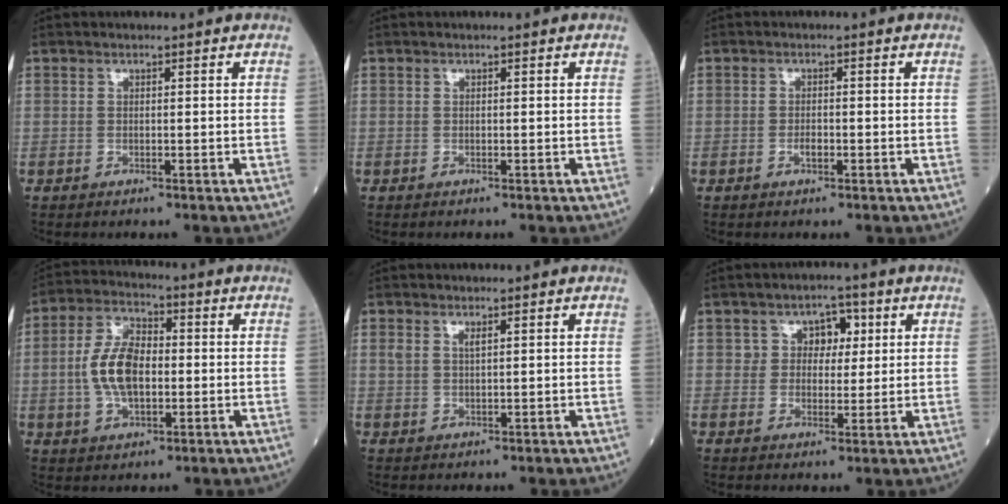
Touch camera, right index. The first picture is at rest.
{"total": 0.0}
{"total": 1.4, "force": [-0.6, 0.5, 1.2], "torque": [-0.020, 0.002, -0.008]}
{"total": 9.3, "force": [-0.6, 4.9, 7.9], "torque": [-0.167, 0.015, -0.011]}
{"total": 1.6, "force": [0.9, 0.6, 1.2], "torque": [-0.028, 0.006, 0.020]}
{"total": 4.7, "force": [1.5, 3.8, 2.5], "torque": [-0.022, 0.009, 0.019]}